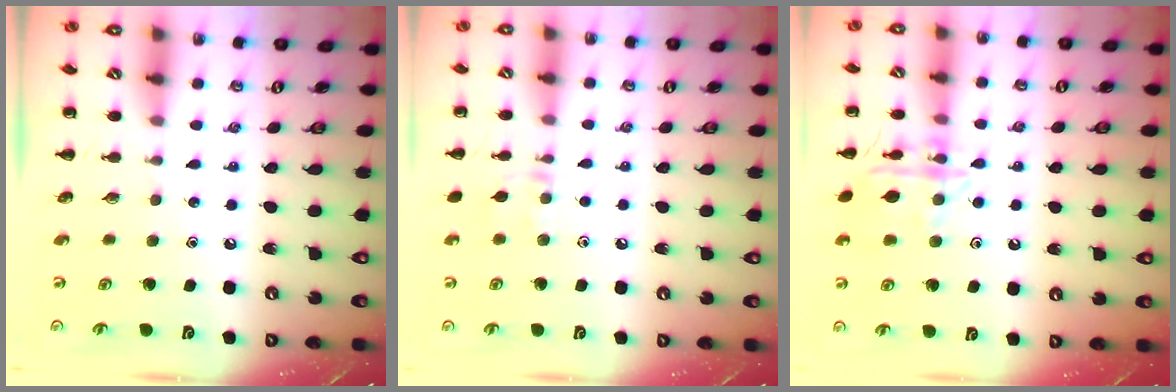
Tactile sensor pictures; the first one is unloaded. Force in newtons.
{"total": 7.7, "press": 7.5, "slide": 1.6}
{"total": 13.0, "press": 13.0, "slide": 0.6}